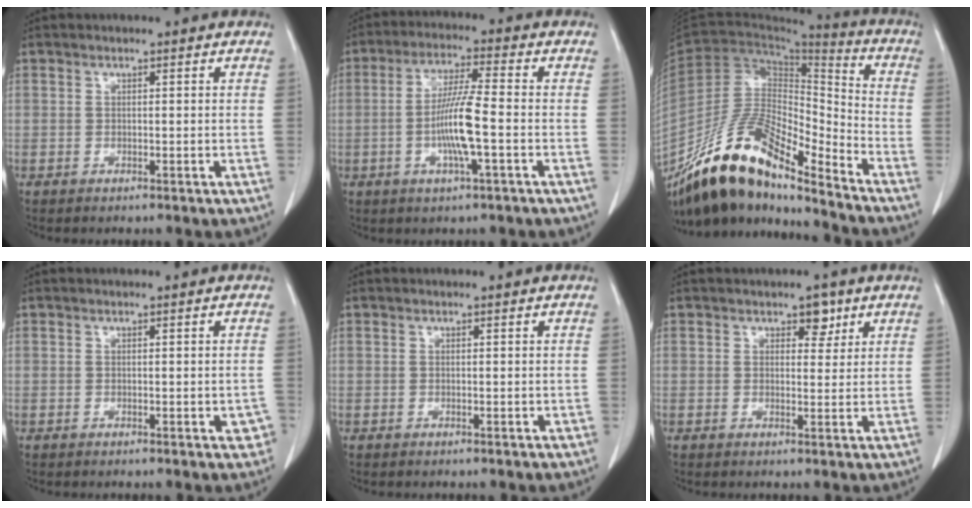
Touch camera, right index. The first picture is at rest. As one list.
[{"total": 8.7, "force": [-1.8, 0.1, 8.5], "torque": [-0.166, -0.003, -0.039]}, {"total": 19.0, "force": [-14.8, 4.3, 11.0], "torque": [-0.203, 0.013, -0.271]}, {"total": 2.3, "force": [-0.8, 0.9, 2.0], "torque": [-0.013, 0.004, -0.007]}, {"total": 0.6, "force": [-0.2, 0.2, 0.6], "torque": [-0.008, -0.002, -0.001]}, {"total": 2.8, "force": [1.6, 1.7, 1.6], "torque": [-0.014, 0.000, 0.023]}]